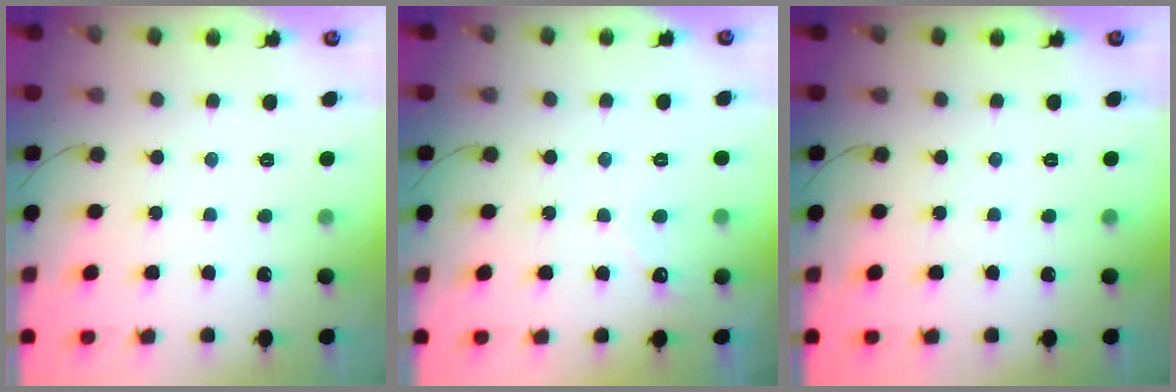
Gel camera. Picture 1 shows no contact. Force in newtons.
{"total": 2.4, "press": 2.4, "slide": 0.2}
{"total": 0.0}